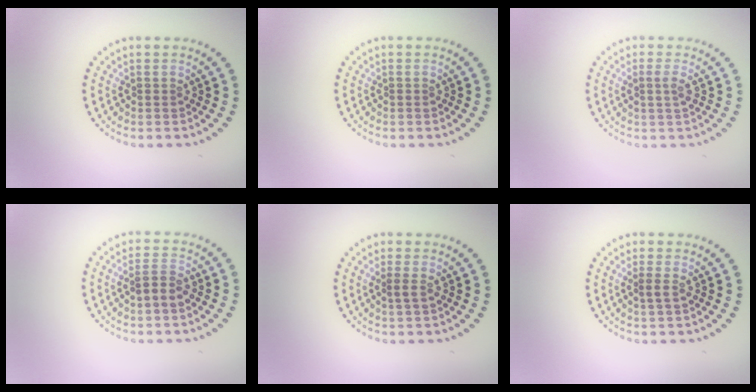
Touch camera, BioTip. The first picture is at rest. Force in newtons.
{"total": 0.0}
{"total": 1.3, "press": 1.0, "slide": 0.7}
{"total": 2.0, "press": 1.9, "slide": 0.6}
{"total": 0.7, "press": 0.6, "slide": 0.4}
{"total": 0.7, "press": 0.6, "slide": 0.4}